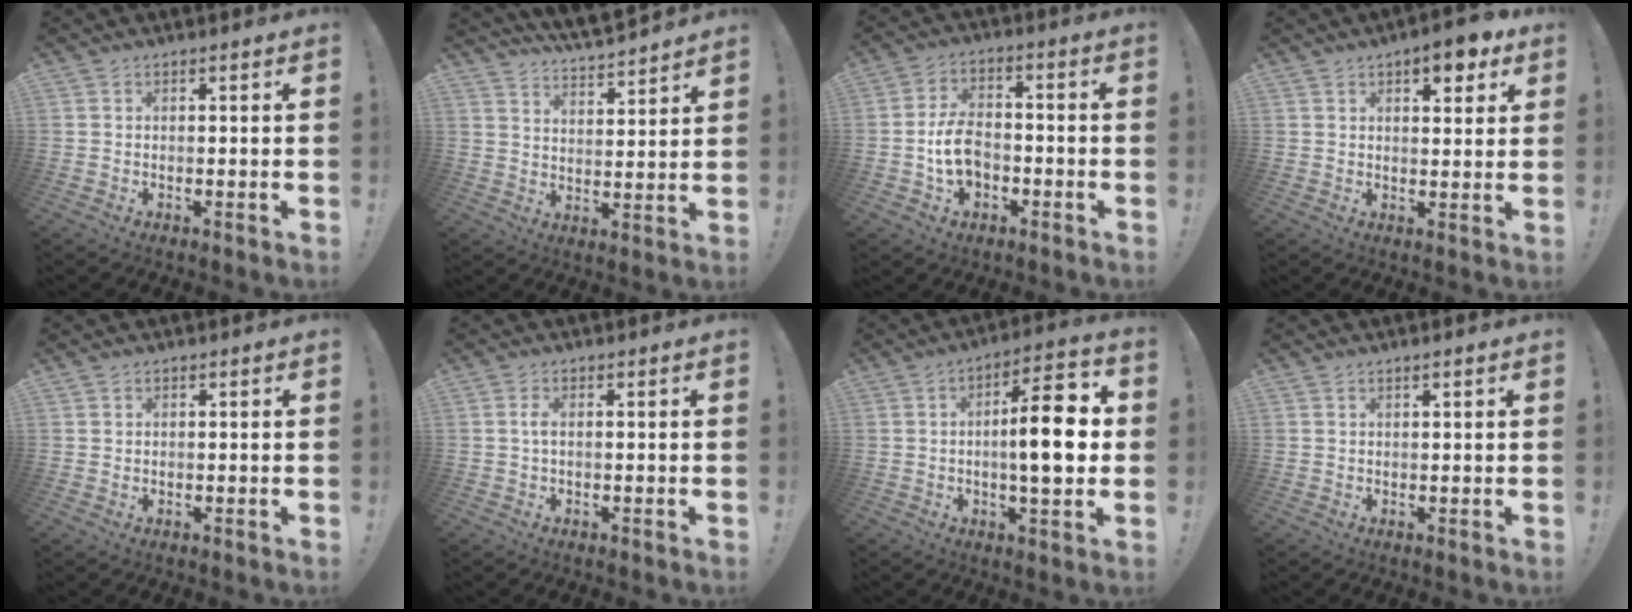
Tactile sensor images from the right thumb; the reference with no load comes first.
{"total": 7.1, "force": [6.8, 1.4, 1.8], "torque": [-0.042, -0.064, 0.122]}
{"total": 10.5, "force": [-2.9, 7.4, 7.0], "torque": [-0.117, 0.016, -0.053]}
{"total": 7.6, "force": [4.4, 3.0, 5.4], "torque": [-0.055, -0.023, 0.070]}
{"total": 0.6, "force": [0.4, 0.5, -0.1], "torque": [0.009, -0.002, 0.005]}
{"total": 1.9, "force": [0.0, 0.4, 1.8], "torque": [-0.035, 0.004, -0.002]}
{"total": 14.9, "force": [-0.1, 4.2, 14.3], "torque": [-0.213, 0.003, -0.014]}
{"total": 1.2, "force": [0.7, -0.1, 0.9], "torque": [-0.011, -0.003, 0.010]}